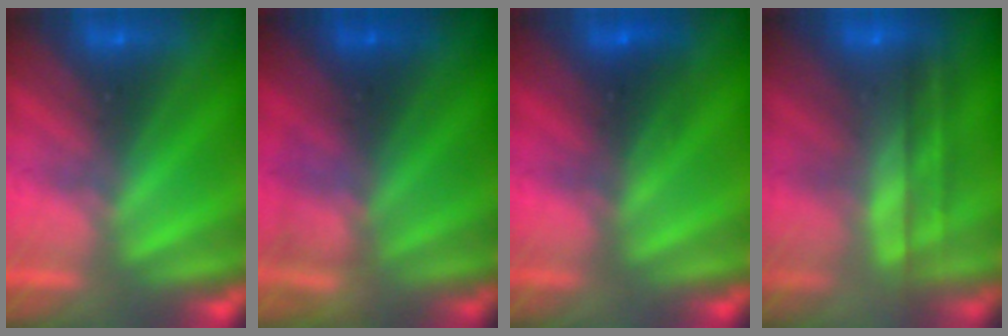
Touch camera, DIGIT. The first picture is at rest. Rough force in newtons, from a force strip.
{"total": 2.8}
{"total": 2.7}
{"total": 8.7}